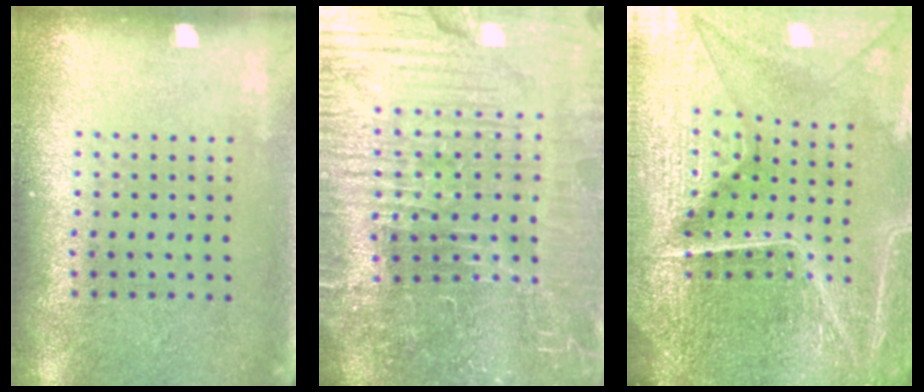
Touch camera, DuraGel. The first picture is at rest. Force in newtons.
{"total": 7.0, "press": 6.3, "slide": 3.2}
{"total": 6.3, "press": 5.6, "slide": 2.8}